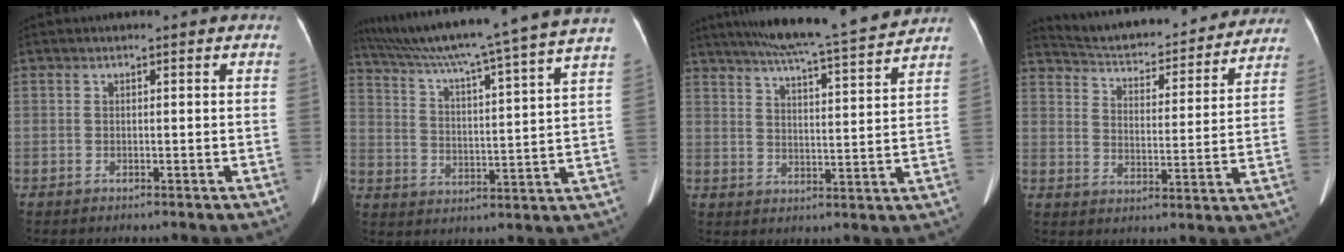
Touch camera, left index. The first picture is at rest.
{"total": 25.2, "force": [21.5, -2.1, 12.9], "torque": [-0.221, -0.026, 0.301]}
{"total": 16.0, "force": [14.5, -0.5, 6.9], "torque": [-0.119, -0.005, 0.202]}
{"total": 22.6, "force": [20.9, 4.9, 7.0], "torque": [-0.108, -0.007, 0.277]}